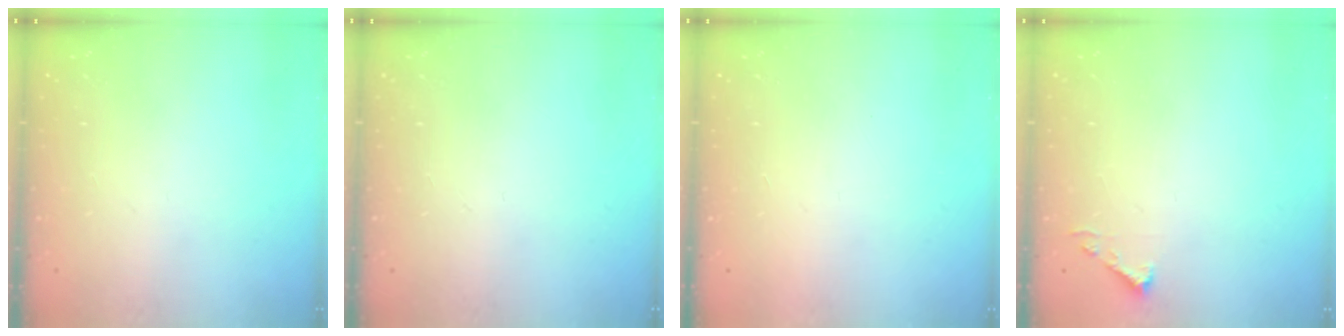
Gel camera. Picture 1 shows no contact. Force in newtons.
{"total": 0.0}
{"total": 1.6, "press": 1.5, "slide": 0.1}
{"total": 3.7, "press": 3.7, "slide": 0.5}